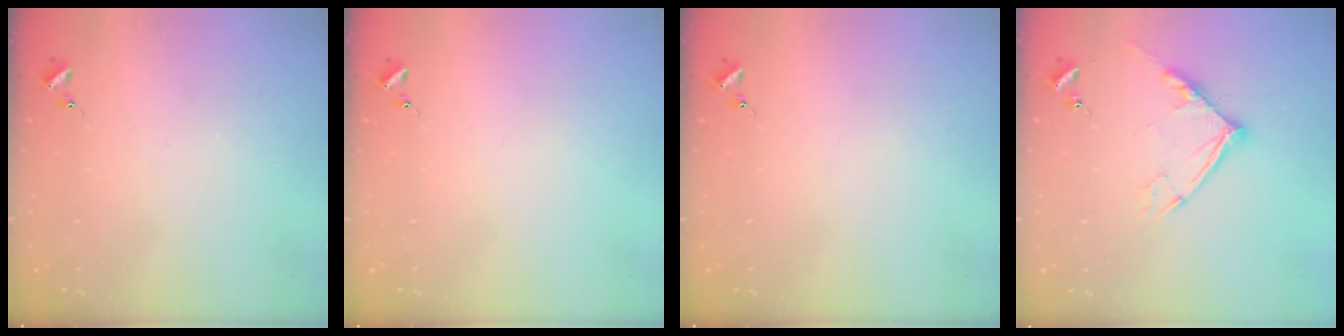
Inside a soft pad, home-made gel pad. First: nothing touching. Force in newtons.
{"total": 0.0}
{"total": 0.0}
{"total": 10.7, "press": 10.6, "slide": 1.1}